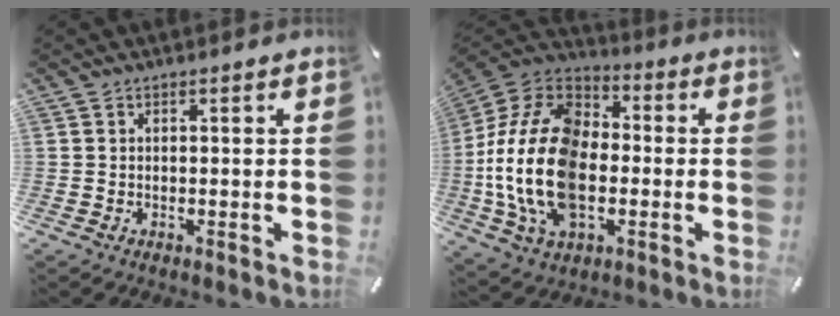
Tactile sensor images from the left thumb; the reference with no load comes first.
{"total": 22.7, "force": [-4.1, 15.2, 16.3], "torque": [-0.360, 0.021, -0.070]}